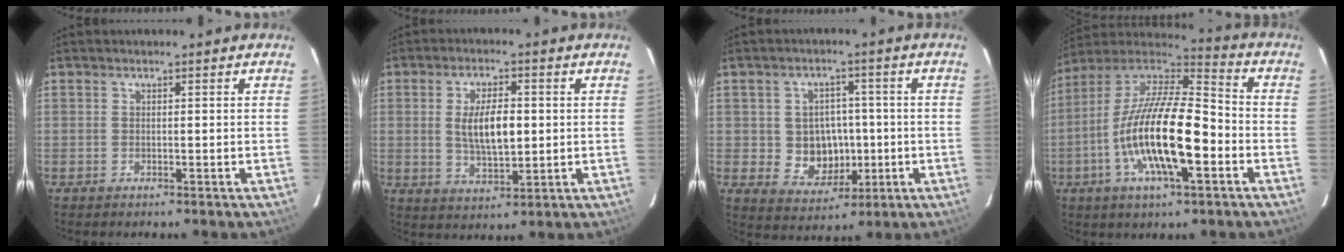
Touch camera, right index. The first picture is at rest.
{"total": 8.6, "force": [0.6, 3.6, 7.8], "torque": [-0.144, -0.001, 0.016]}
{"total": 8.3, "force": [-0.9, 7.5, 3.6], "torque": [-0.080, 0.011, 0.004]}
{"total": 21.0, "force": [-5.9, 6.5, 19.1], "torque": [-0.361, -0.015, -0.118]}